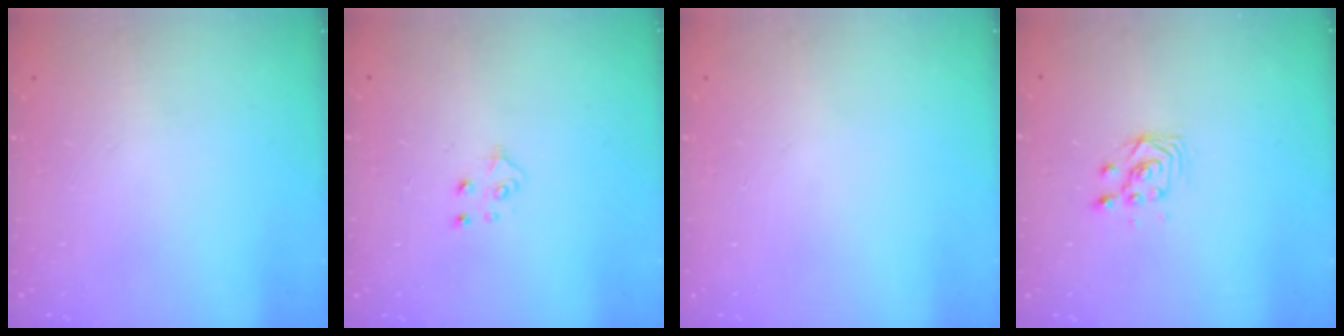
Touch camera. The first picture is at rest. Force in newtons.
{"total": 4.9, "press": 4.8, "slide": 0.5}
{"total": 0.0}
{"total": 3.0, "press": 3.0, "slide": 0.2}